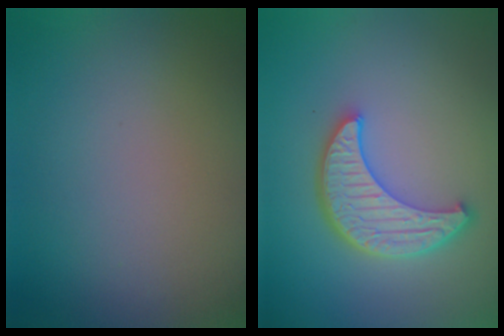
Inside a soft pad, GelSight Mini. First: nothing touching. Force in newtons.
{"total": 5.4, "press": 4.3, "slide": 3.2}